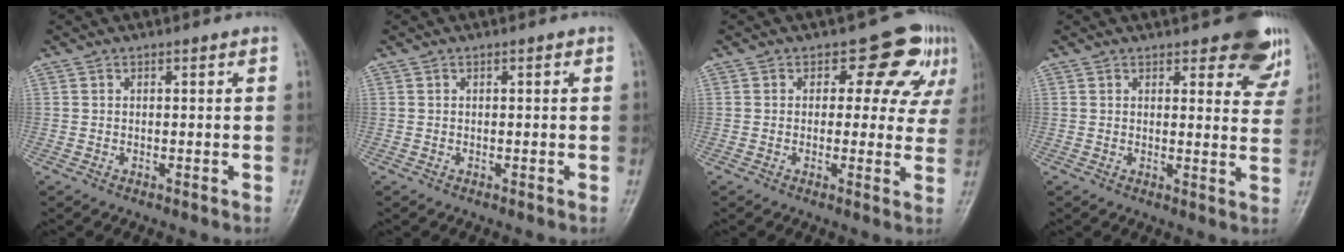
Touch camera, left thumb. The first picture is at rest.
{"total": 0.0}
{"total": 8.5, "force": [4.0, 5.6, 4.9], "torque": [-0.008, -0.009, 0.037]}
{"total": 9.4, "force": [6.7, 3.6, 5.7], "torque": [-0.029, -0.035, 0.072]}